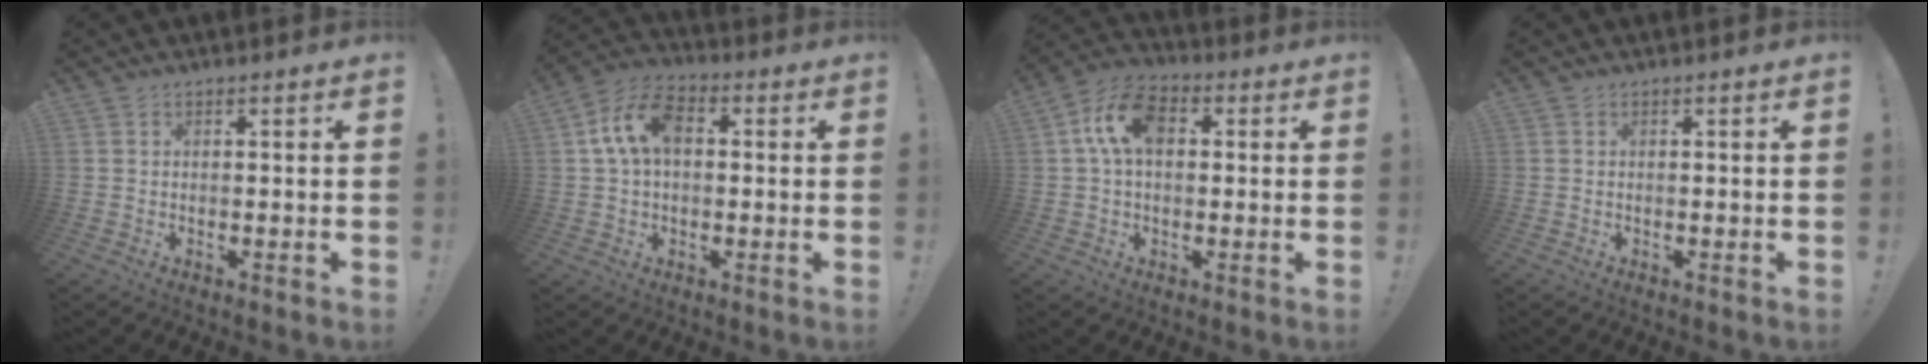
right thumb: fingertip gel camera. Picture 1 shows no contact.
{"total": 11.5, "force": [2.4, 7.5, 8.3], "torque": [-0.162, 0.016, 0.048]}
{"total": 11.4, "force": [2.4, 7.4, 8.3], "torque": [-0.162, 0.015, 0.048]}
{"total": 0.0}